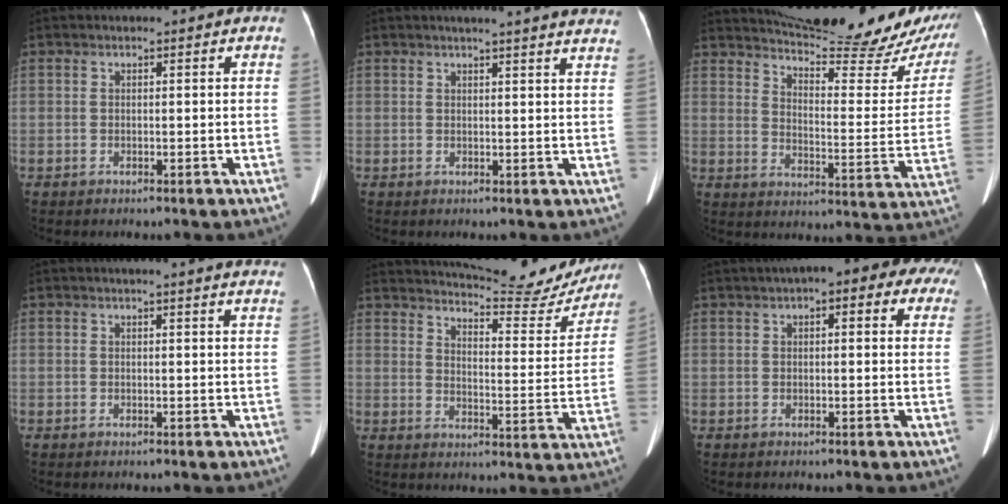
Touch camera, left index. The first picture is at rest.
{"total": 15.0, "force": [13.8, 0.5, 5.9], "torque": [-0.072, -0.016, 0.150]}
{"total": 24.9, "force": [22.8, 2.3, 9.9], "torque": [-0.140, -0.083, 0.286]}
{"total": 9.4, "force": [8.6, 0.2, 3.8], "torque": [-0.042, -0.004, 0.078]}
{"total": 20.3, "force": [19.2, 2.9, 5.9], "torque": [-0.082, -0.060, 0.233]}
{"total": 11.9, "force": [6.9, 3.4, 9.1], "torque": [-0.108, 0.040, 0.076]}